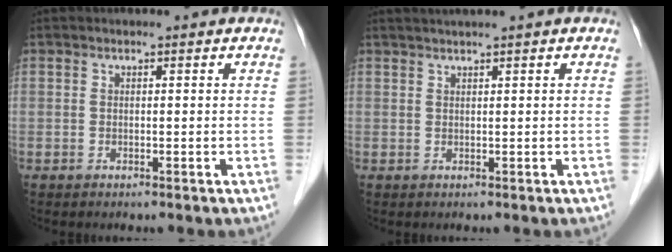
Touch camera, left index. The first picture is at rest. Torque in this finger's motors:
{"motor_torque": [0.32, -0.23, -0.03, 0.00]}